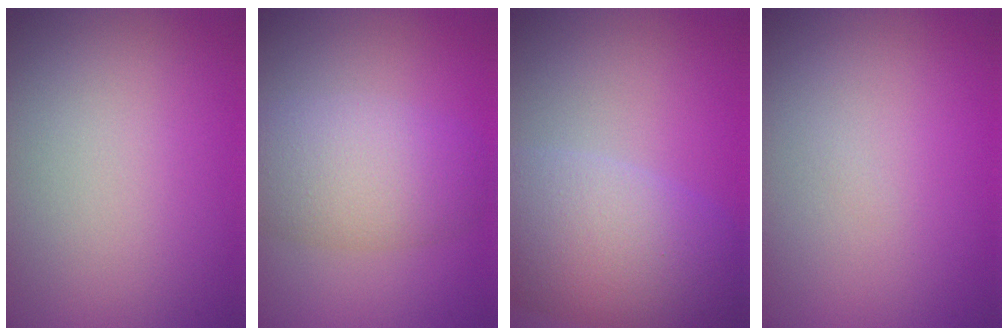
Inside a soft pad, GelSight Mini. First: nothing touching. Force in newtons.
{"total": 5.8, "press": 5.8, "slide": 0.1}
{"total": 8.4, "press": 8.4, "slide": 0.3}
{"total": 0.0}